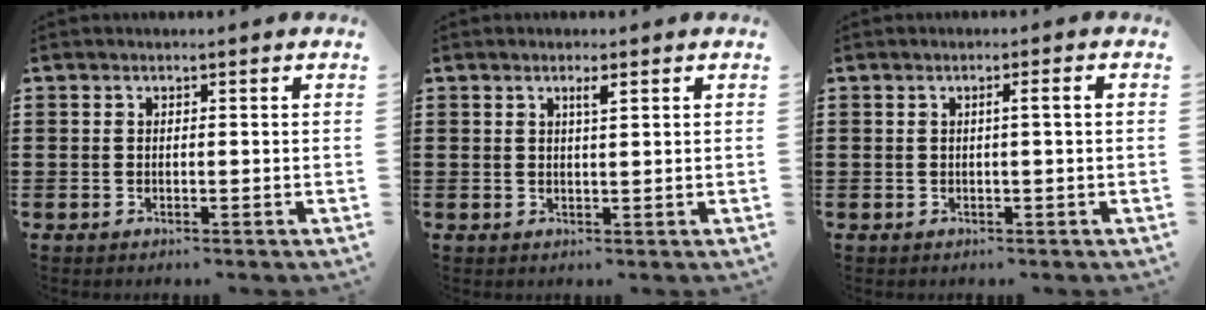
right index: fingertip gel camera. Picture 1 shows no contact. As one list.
[{"total": 1.6, "force": [0.8, 0.1, 1.3], "torque": [-0.027, 0.001, 0.014]}, {"total": 1.6, "force": [0.0, -0.3, 1.6], "torque": [-0.026, -0.003, -0.002]}]